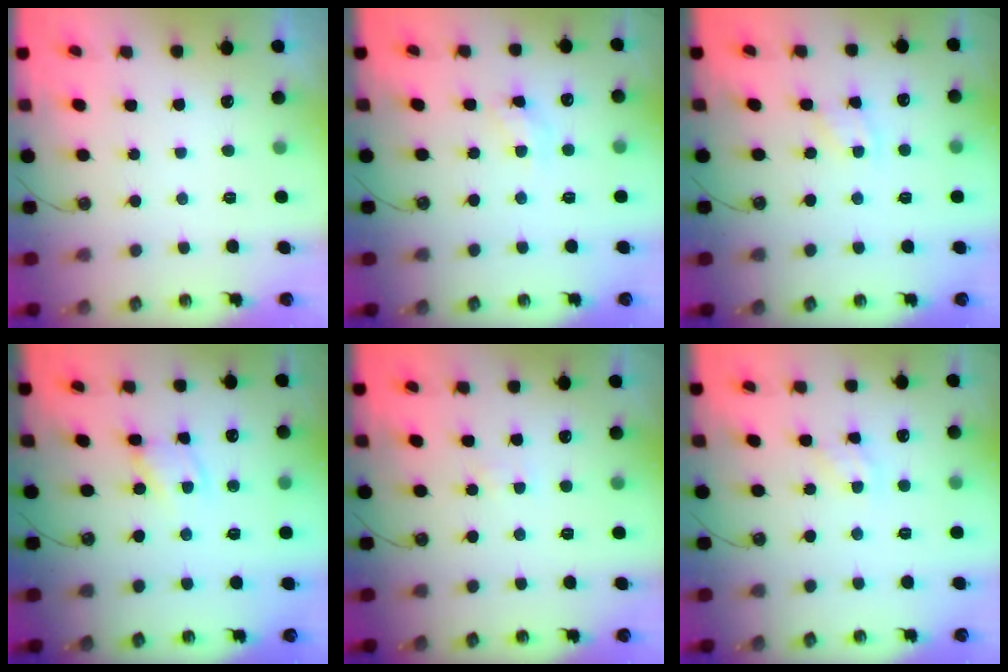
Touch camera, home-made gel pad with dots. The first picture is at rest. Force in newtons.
{"total": 5.3, "press": 5.3, "slide": 0.3}
{"total": 3.4, "press": 3.4, "slide": 0.5}
{"total": 2.1, "press": 2.1, "slide": 0.3}
{"total": 3.0, "press": 2.9, "slide": 0.4}
{"total": 3.3, "press": 3.3, "slide": 0.3}